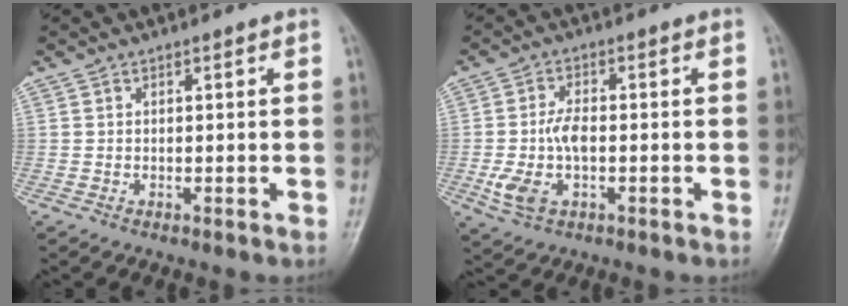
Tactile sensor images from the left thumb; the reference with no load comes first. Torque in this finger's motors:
{"motor_torque": [1.47, 1.41, 0.93, -0.49, 0.12]}